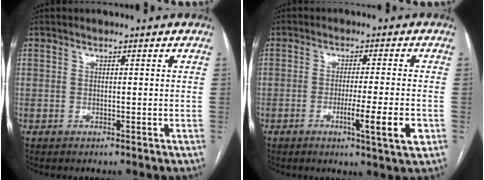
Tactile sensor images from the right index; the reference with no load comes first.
{"total": 7.3, "force": [-2.6, -0.3, 6.8], "torque": [-0.107, -0.015, -0.040]}